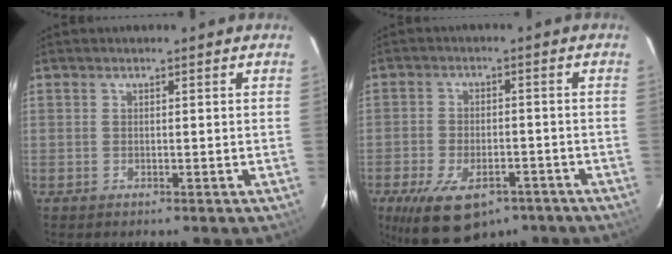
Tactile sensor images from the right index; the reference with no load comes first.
{"total": 15.0, "force": [-9.4, 7.6, 9.0], "torque": [-0.190, -0.021, -0.143]}